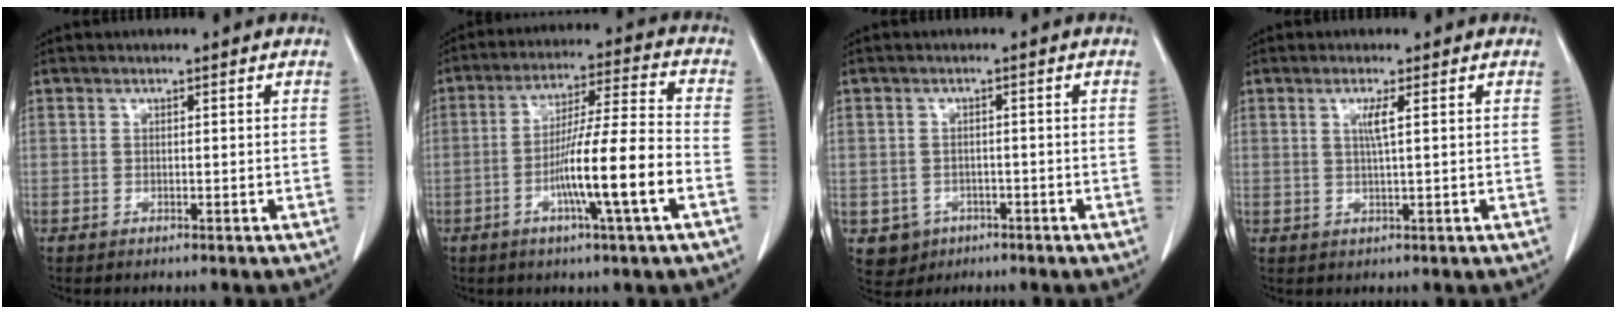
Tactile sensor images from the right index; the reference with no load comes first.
{"total": 12.6, "force": [-4.1, -0.7, 11.9], "torque": [-0.211, -0.001, -0.073]}
{"total": 3.7, "force": [-1.5, 3.3, 0.4], "torque": [-0.001, 0.009, -0.013]}
{"total": 2.3, "force": [0.6, -0.5, 2.1], "torque": [-0.047, 0.000, 0.013]}